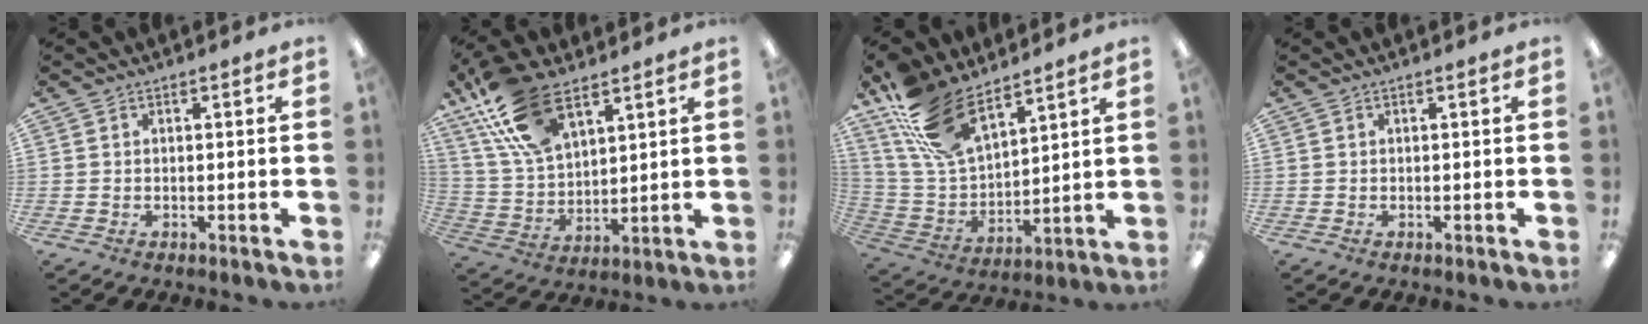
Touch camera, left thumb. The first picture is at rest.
{"total": 18.4, "force": [11.5, 9.2, 11.0], "torque": [-0.243, -0.034, 0.211]}
{"total": 19.2, "force": [12.9, 9.1, 10.9], "torque": [-0.248, -0.055, 0.241]}
{"total": 0.0}